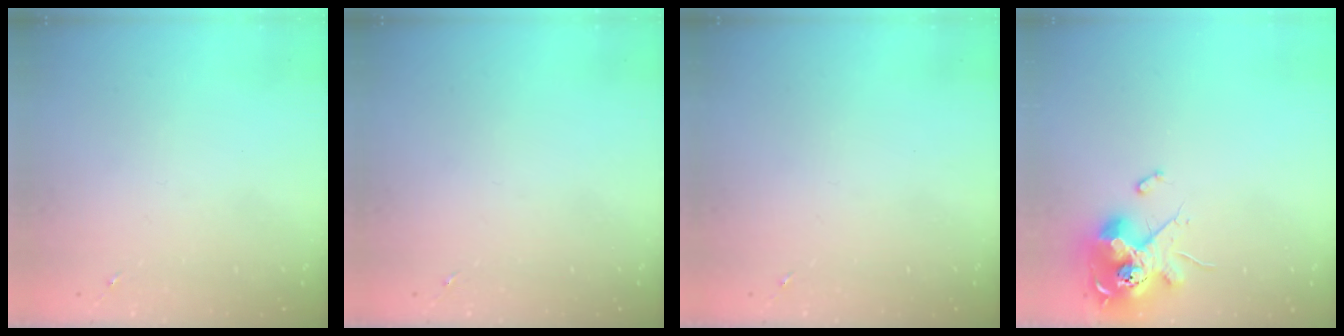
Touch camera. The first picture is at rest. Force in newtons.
{"total": 0.0}
{"total": 0.0}
{"total": 14.0, "press": 13.9, "slide": 1.5}